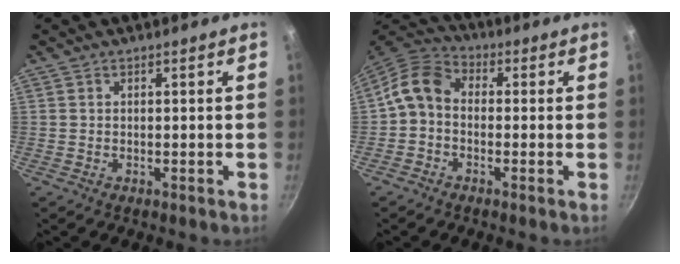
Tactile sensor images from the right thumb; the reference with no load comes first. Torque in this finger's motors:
{"motor_torque": [-0.28, 0.52, -0.02, 0.05, 0.24]}